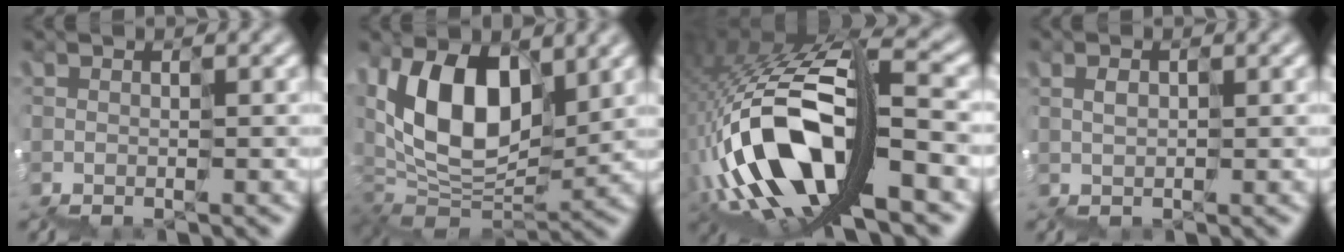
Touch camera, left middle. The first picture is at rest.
{"total": 9.2, "force": [3.3, 5.7, 6.4], "torque": [-0.121, 0.013, 0.051]}
{"total": 12.6, "force": [-4.7, 5.2, 10.5], "torque": [-0.224, 0.021, -0.076]}
{"total": 0.8, "force": [0.3, -0.4, -0.6], "torque": [-0.003, 0.011, 0.007]}